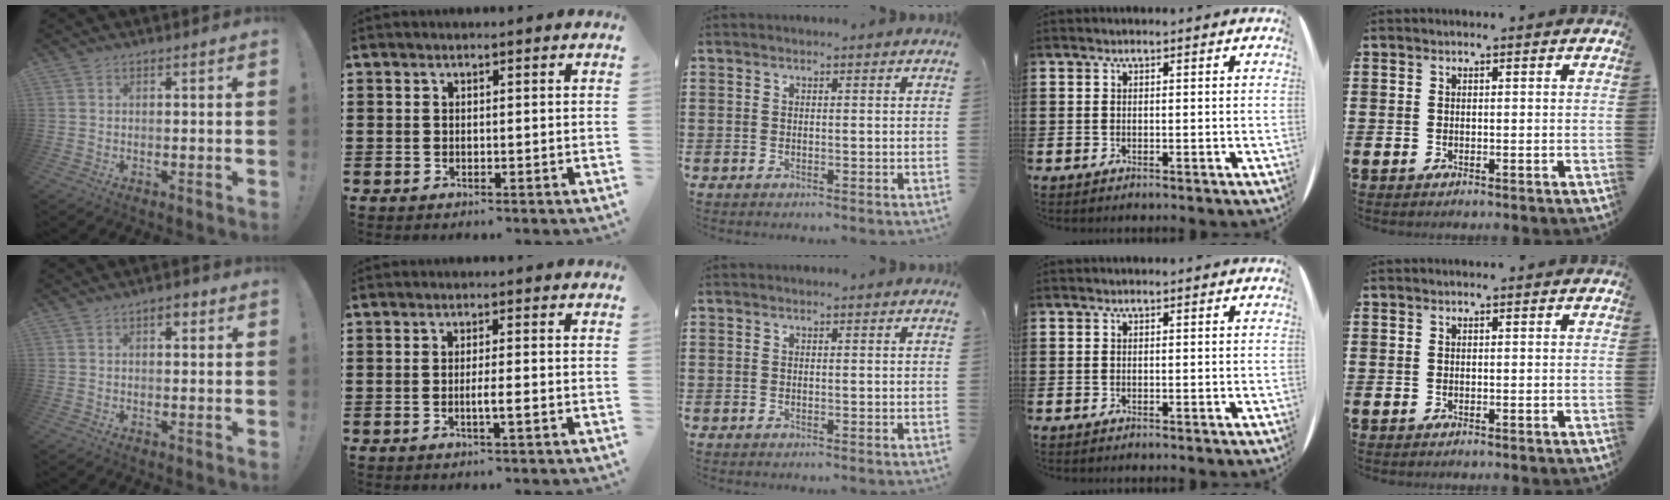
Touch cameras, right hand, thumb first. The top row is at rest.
{"thumb": {"total": 2.7, "force": [1.1, 1.4, 2.0], "torque": [-0.019, -0.001, 0.013]}, "index": {"total": 2.5, "force": [-0.8, 0.0, 2.4], "torque": [-0.041, -0.003, -0.017]}}